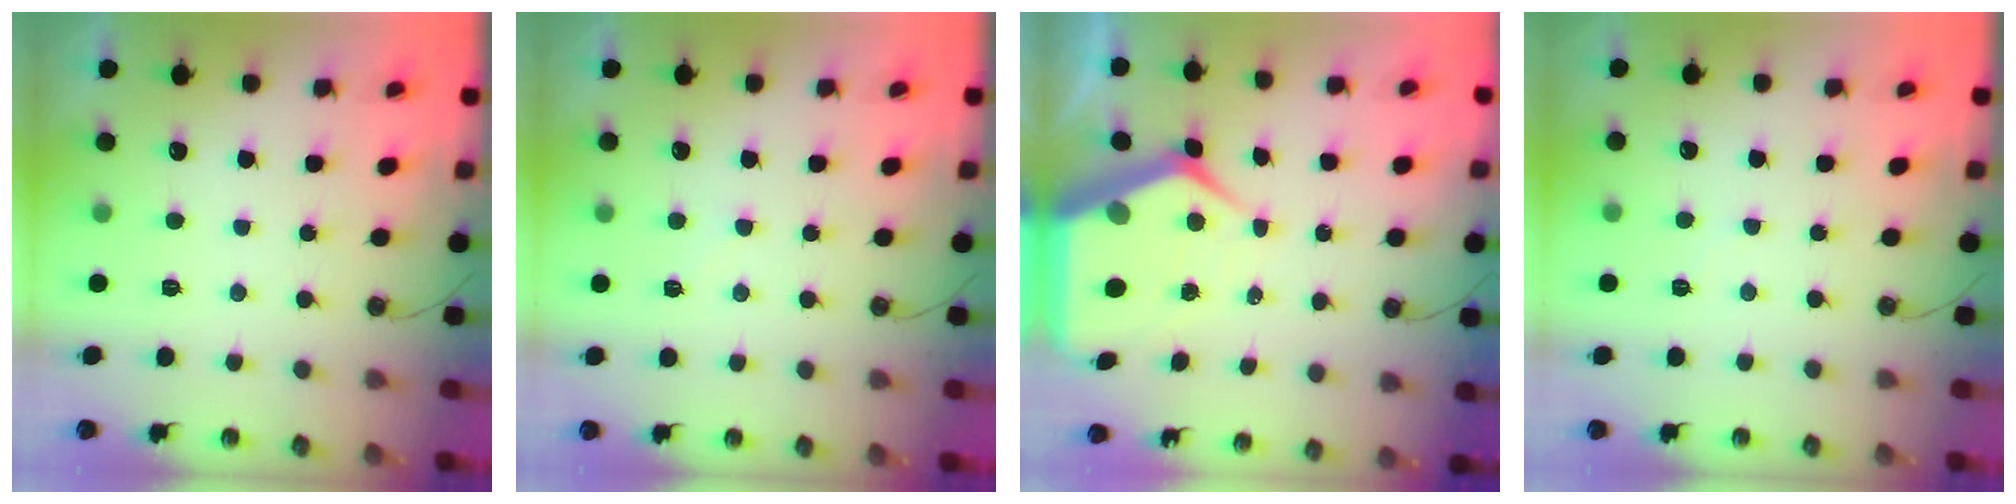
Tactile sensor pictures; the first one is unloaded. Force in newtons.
{"total": 3.7, "press": 3.6, "slide": 0.4}
{"total": 11.5, "press": 11.4, "slide": 0.9}
{"total": 3.1, "press": 3.1, "slide": 0.5}